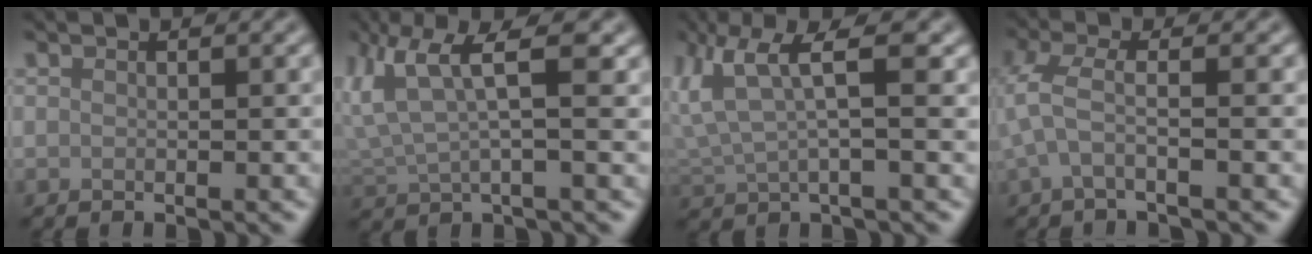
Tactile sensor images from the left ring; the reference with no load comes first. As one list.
[{"total": 5.5, "force": [2.4, 1.6, 4.7], "torque": [-0.109, 0.006, 0.047]}, {"total": 5.0, "force": [2.0, 1.3, 4.4], "torque": [-0.102, 0.004, 0.041]}, {"total": 2.3, "force": [-0.7, 0.5, 2.2], "torque": [-0.055, 0.000, -0.025]}]